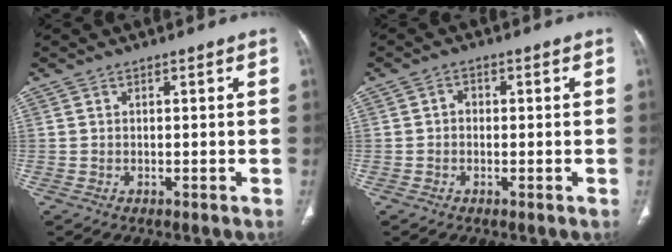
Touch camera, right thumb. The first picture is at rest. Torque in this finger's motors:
{"motor_torque": [-0.18, 0.29, 0.16, -0.32, 0.01]}